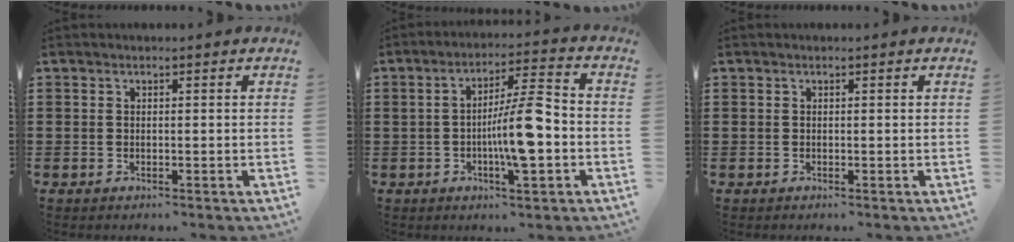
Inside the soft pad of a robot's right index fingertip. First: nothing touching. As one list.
[{"total": 9.3, "force": [-2.0, 1.9, 8.9], "torque": [-0.163, 0.004, -0.039]}, {"total": 0.0}]